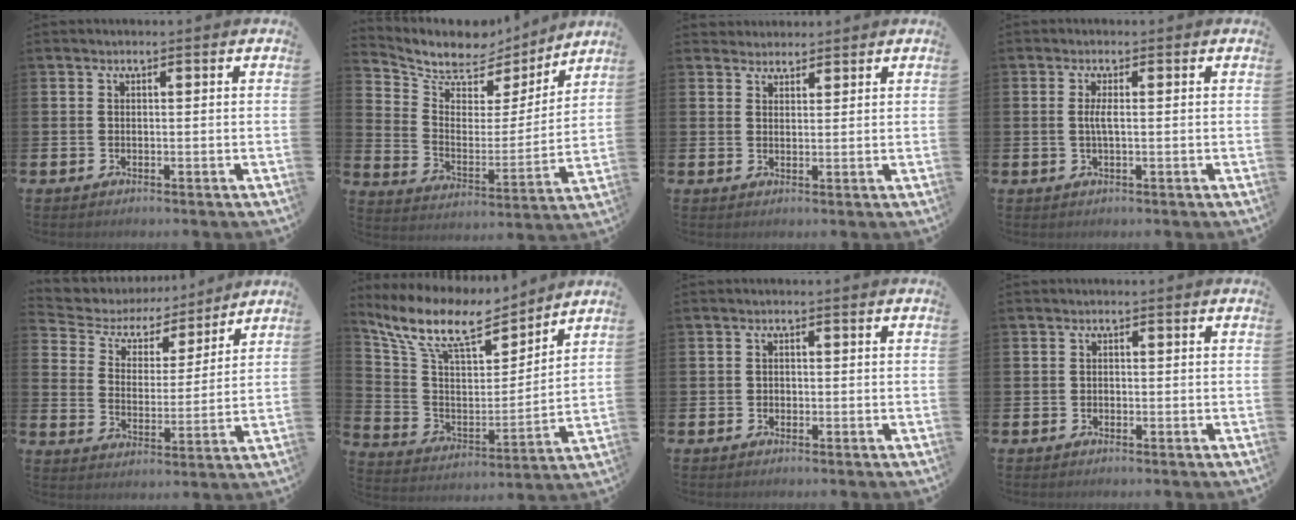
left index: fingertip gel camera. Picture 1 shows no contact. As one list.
[{"total": 8.1, "force": [7.2, 3.4, 1.2], "torque": [-0.067, -0.057, 0.127]}, {"total": 2.5, "force": [2.4, 0.8, -0.3], "torque": [0.004, -0.006, 0.045]}, {"total": 1.8, "force": [0.1, 0.4, 1.7], "torque": [-0.037, 0.001, 0.001]}, {"total": 5.7, "force": [5.0, 2.7, 0.7], "torque": [-0.043, -0.041, 0.081]}, {"total": 11.6, "force": [10.1, 3.6, 4.5], "torque": [-0.130, -0.062, 0.177]}, {"total": 0.9, "force": [-0.3, 0.8, 0.1], "torque": [0.000, 0.004, -0.008]}, {"total": 0.7, "force": [-0.4, 0.5, 0.1], "torque": [-0.008, 0.005, -0.007]}]